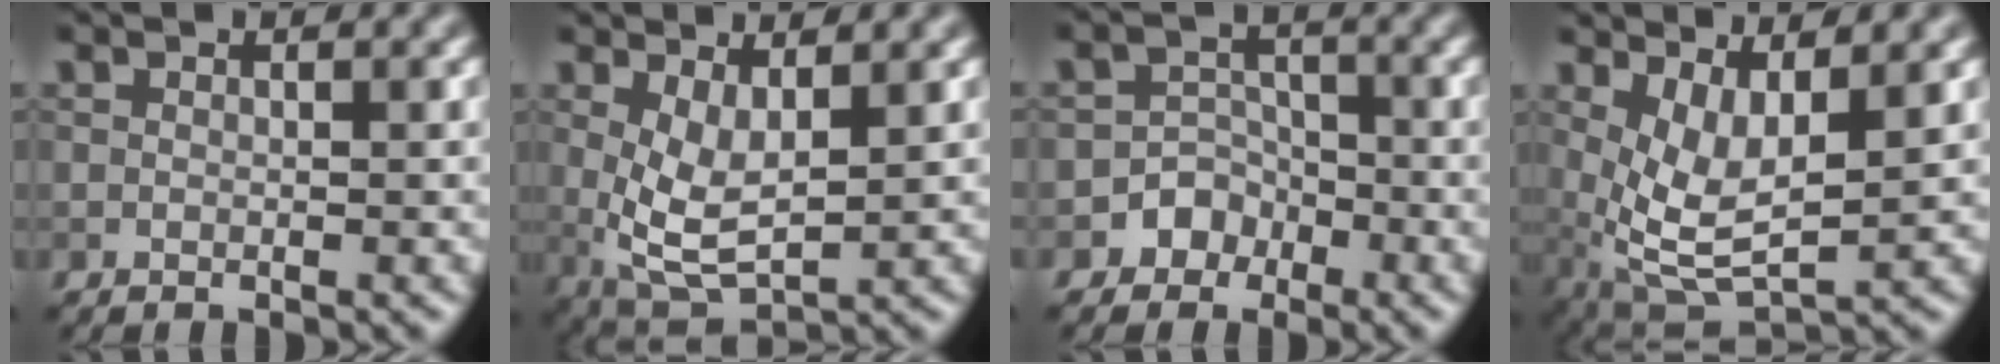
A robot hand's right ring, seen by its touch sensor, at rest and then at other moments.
{"total": 4.5, "force": [1.1, 1.9, 4.0], "torque": [-0.089, -0.014, 0.026]}
{"total": 3.2, "force": [-1.8, 2.6, 0.2], "torque": [0.035, 0.013, -0.043]}
{"total": 5.4, "force": [1.4, 2.2, 4.7], "torque": [-0.103, -0.018, 0.034]}